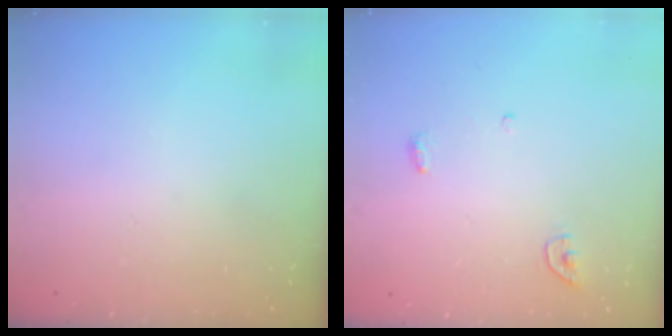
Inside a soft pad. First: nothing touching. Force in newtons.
{"total": 4.6, "press": 4.6, "slide": 0.4}